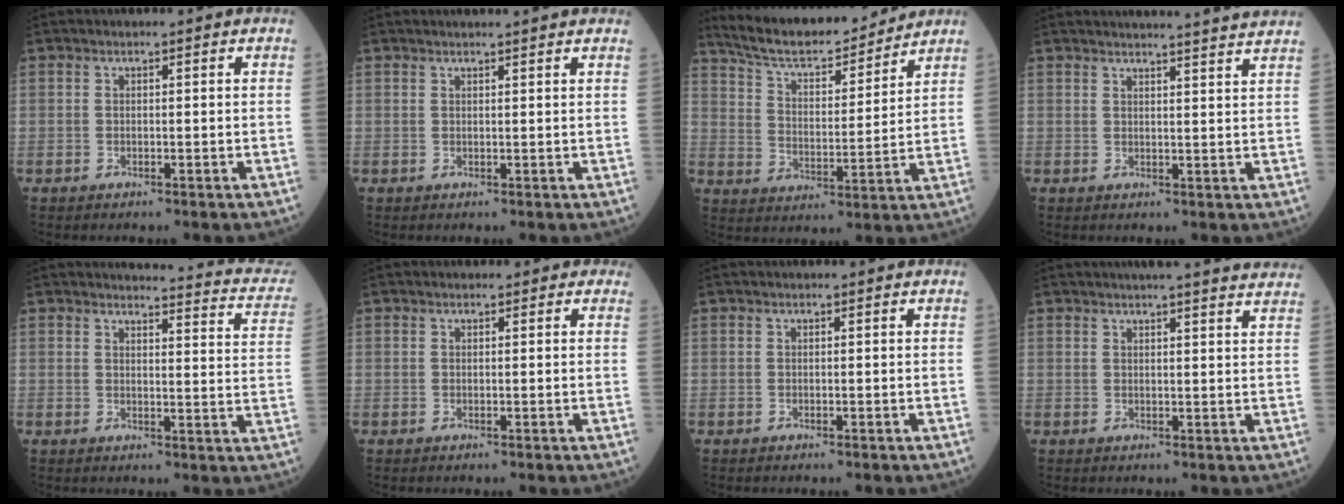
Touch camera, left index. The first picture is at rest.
{"total": 5.1, "force": [4.8, -0.1, 1.8], "torque": [-0.023, 0.022, 0.051]}
{"total": 15.0, "force": [13.8, 2.4, 5.3], "torque": [-0.091, 0.002, 0.228]}
{"total": 12.7, "force": [12.3, -1.2, 3.1], "torque": [-0.041, -0.027, 0.135]}
{"total": 15.2, "force": [14.7, 1.9, 3.5], "torque": [-0.011, -0.077, 0.128]}
{"total": 0.9, "force": [0.6, 0.7, 0.1], "torque": [0.003, -0.002, 0.001]}
{"total": 0.0}
{"total": 13.0, "force": [12.0, 0.5, 4.8], "torque": [-0.055, -0.001, 0.126]}